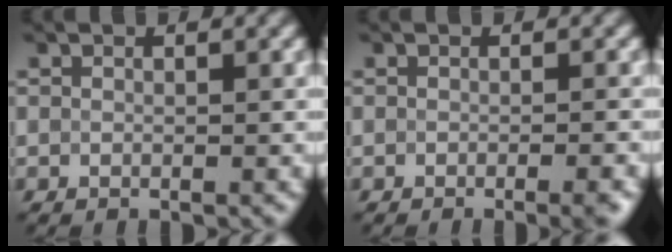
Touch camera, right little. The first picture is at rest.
{"total": 1.9, "force": [-1.1, 0.2, 1.5], "torque": [-0.018, 0.001, -0.011]}